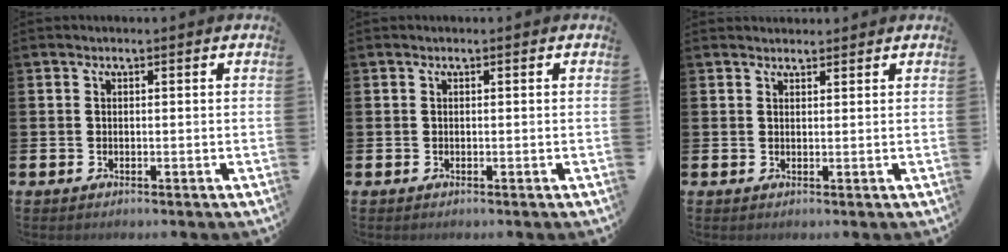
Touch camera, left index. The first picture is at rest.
{"total": 0.0}
{"total": 1.6, "force": [1.5, 0.5, -0.1], "torque": [0.013, -0.006, 0.026]}